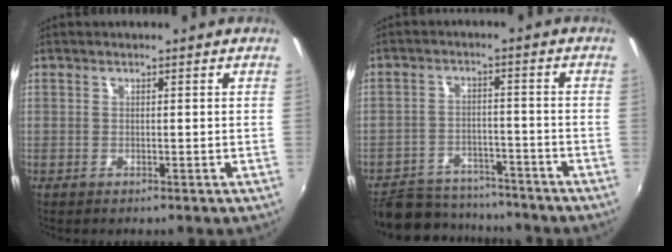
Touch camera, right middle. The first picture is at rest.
{"total": 15.3, "force": [-13.3, 5.6, 5.0], "torque": [-0.127, 0.002, -0.190]}